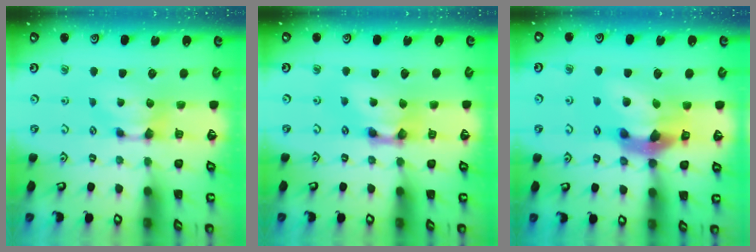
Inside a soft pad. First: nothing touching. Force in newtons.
{"total": 4.6, "press": 4.6, "slide": 0.4}
{"total": 10.5, "press": 10.2, "slide": 2.6}